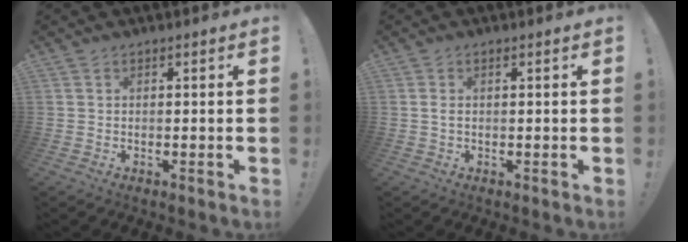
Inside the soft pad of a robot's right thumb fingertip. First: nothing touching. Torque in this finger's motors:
{"motor_torque": [0.22, -0.42, 0.01, 0.23, 0.07]}